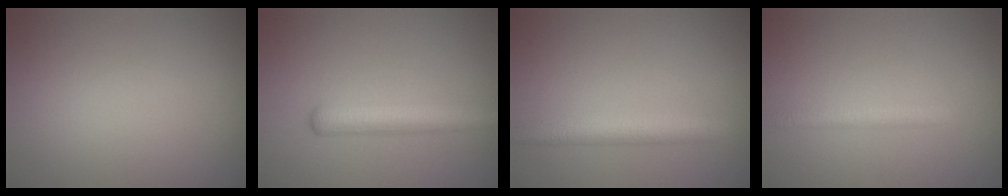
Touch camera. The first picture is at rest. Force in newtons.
{"total": 4.0, "press": 4.0, "slide": 0.1}
{"total": 3.0, "press": 3.0, "slide": 0.1}
{"total": 1.6, "press": 1.6, "slide": 0.1}